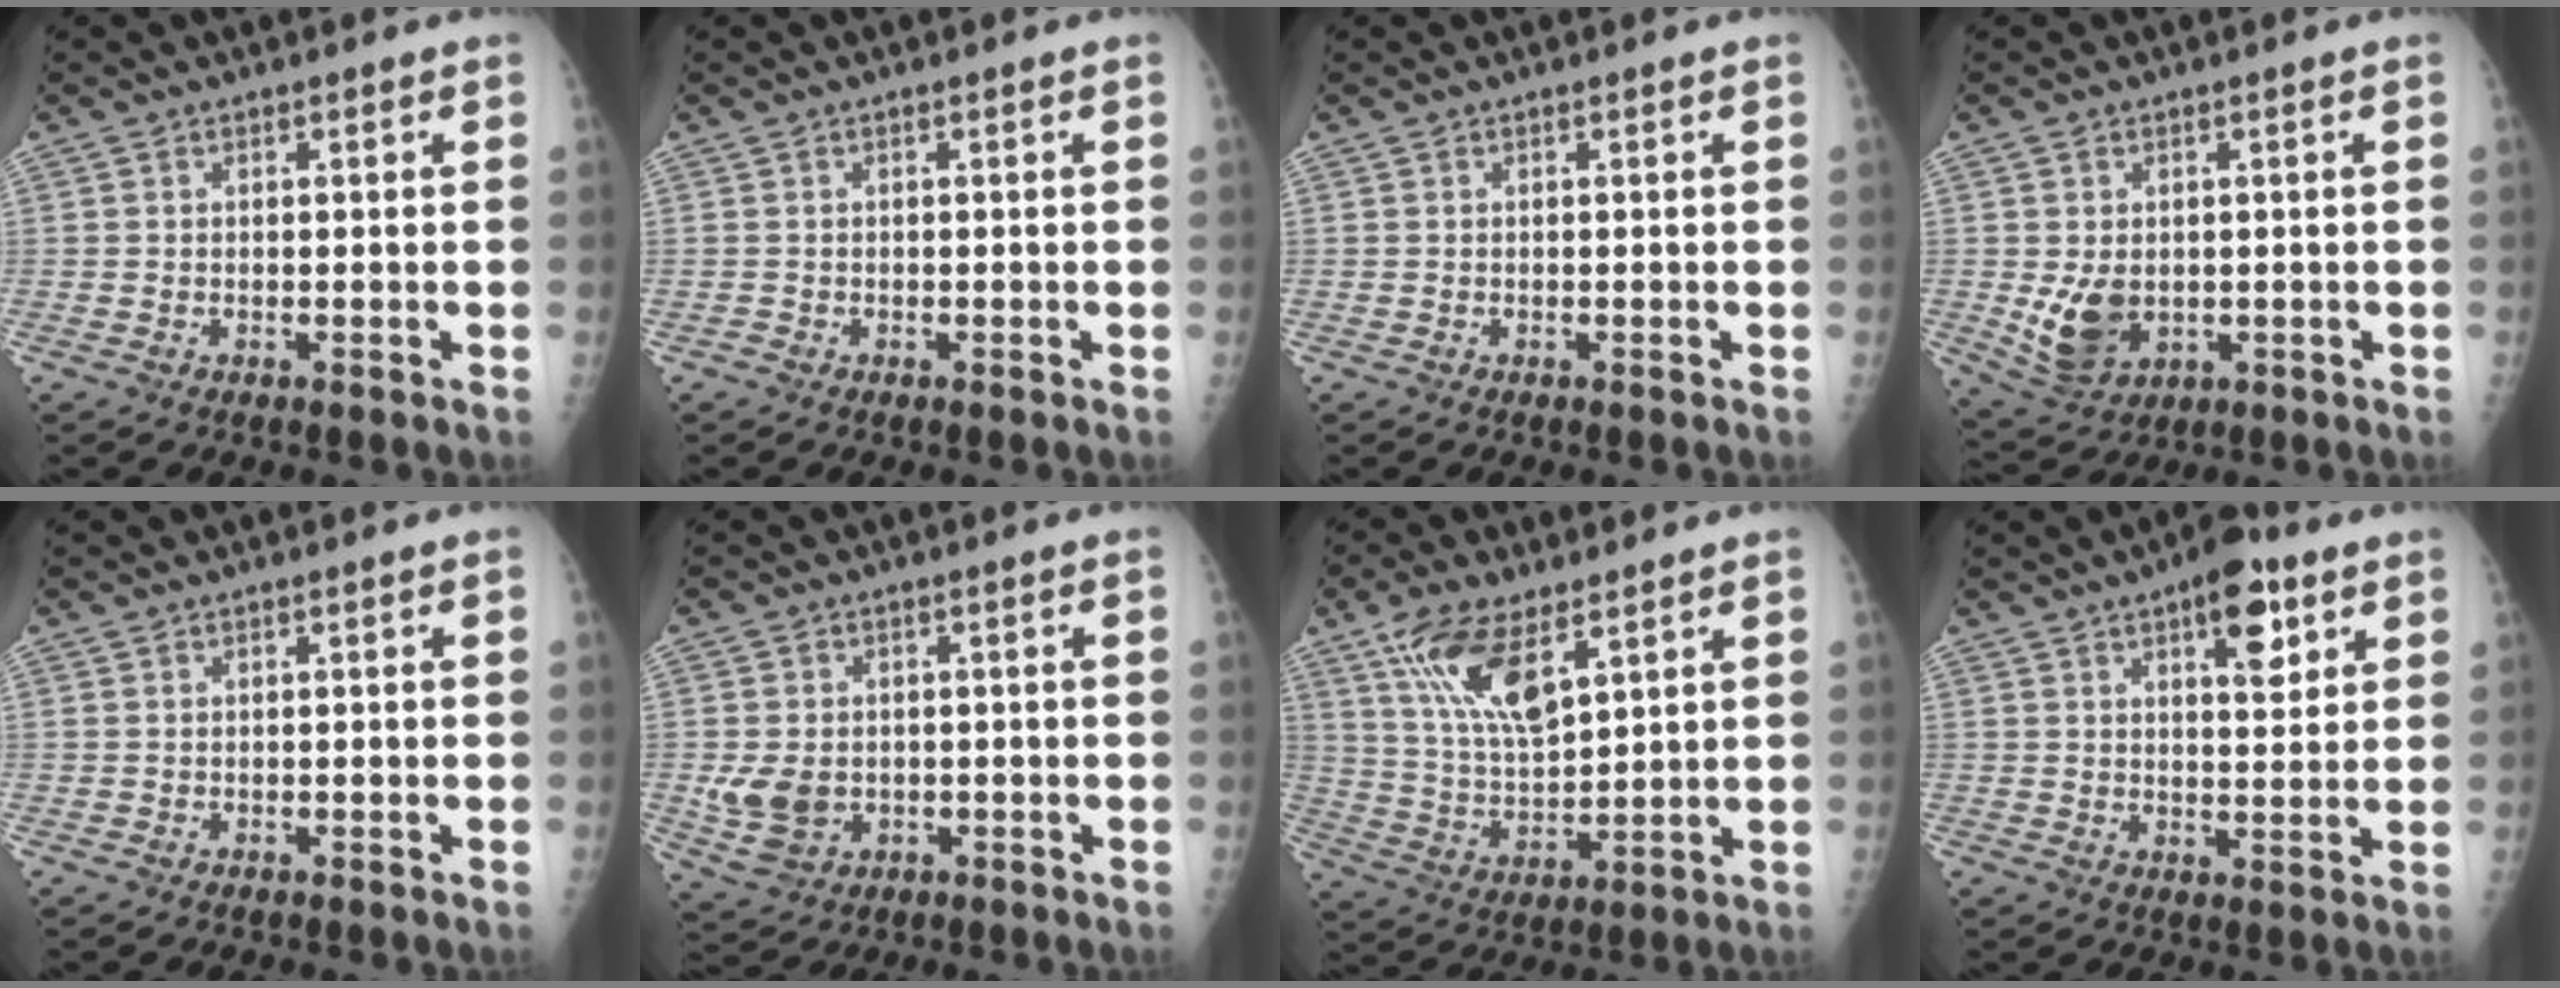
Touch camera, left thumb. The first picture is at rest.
{"total": 0.0}
{"total": 0.0}
{"total": 6.9, "force": [-0.4, 5.0, 4.8], "torque": [-0.076, -0.012, 0.011]}
{"total": 0.0}
{"total": 6.2, "force": [-0.7, 4.9, 3.7], "torque": [-0.059, -0.004, 0.000]}
{"total": 12.6, "force": [7.1, 4.9, 9.2], "torque": [-0.163, -0.028, 0.145]}
{"total": 9.2, "force": [4.7, 3.8, 6.9], "torque": [-0.078, -0.019, 0.064]}